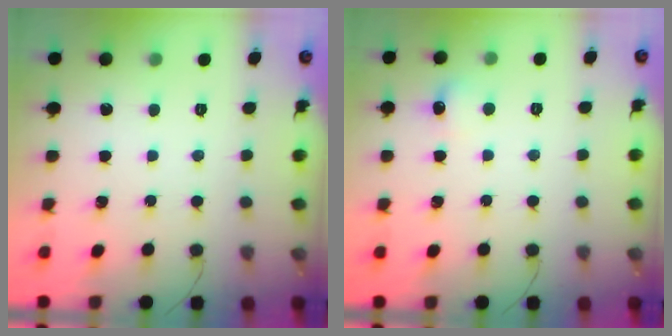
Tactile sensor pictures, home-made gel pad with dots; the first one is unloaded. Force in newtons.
{"total": 6.1, "press": 5.8, "slide": 1.9}